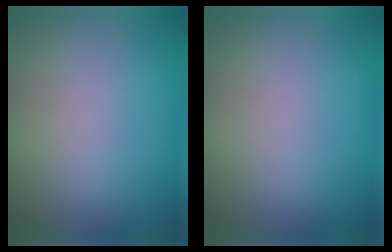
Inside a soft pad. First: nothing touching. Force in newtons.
{"total": 0.0}